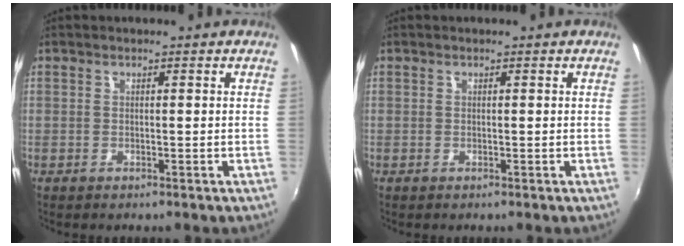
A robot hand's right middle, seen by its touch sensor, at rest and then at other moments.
{"total": 0.0}